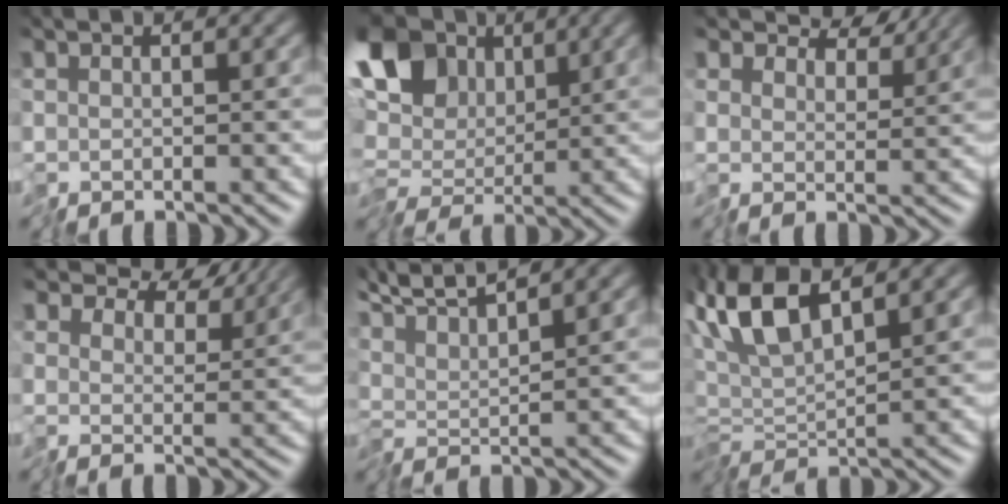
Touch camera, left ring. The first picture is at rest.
{"total": 10.5, "force": [2.0, 7.1, 7.5], "torque": [-0.133, 0.019, 0.019]}
{"total": 5.8, "force": [4.8, 2.6, 2.0], "torque": [-0.041, 0.005, 0.065]}
{"total": 7.4, "force": [6.0, 3.5, 2.7], "torque": [-0.063, 0.008, 0.086]}
{"total": 5.2, "force": [4.5, 0.2, 2.6], "torque": [-0.055, 0.022, 0.080]}
{"total": 5.7, "force": [2.1, 2.1, 4.9], "torque": [-0.104, 0.012, 0.028]}